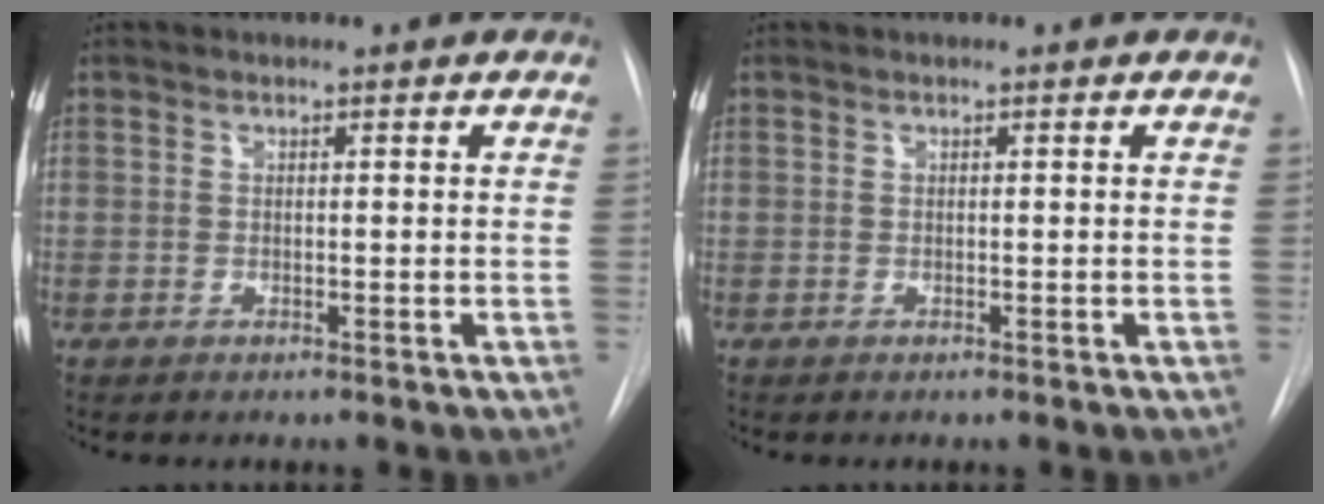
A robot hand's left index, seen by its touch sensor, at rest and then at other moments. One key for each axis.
{"total": 0.0}